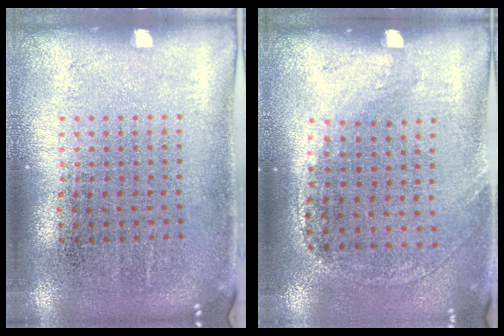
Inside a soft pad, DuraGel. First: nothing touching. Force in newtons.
{"total": 1.3, "press": 0.9, "slide": 0.9}